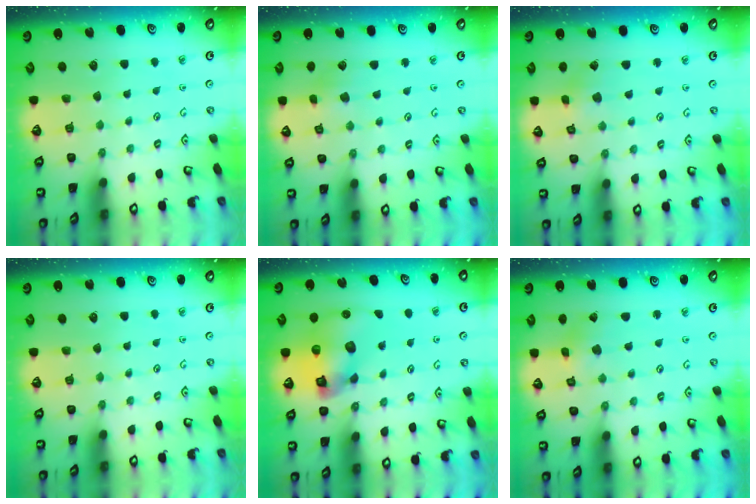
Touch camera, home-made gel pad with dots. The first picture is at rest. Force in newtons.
{"total": 2.7, "press": 2.7, "slide": 0.4}
{"total": 2.4, "press": 2.4, "slide": 0.3}
{"total": 0.0}
{"total": 12.4, "press": 12.3, "slide": 2.0}
{"total": 1.3, "press": 1.3, "slide": 0.2}